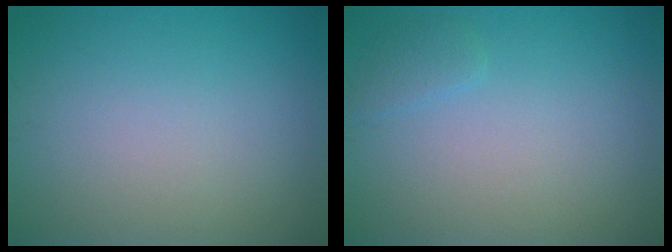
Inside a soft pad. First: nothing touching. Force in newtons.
{"total": 1.0, "press": 1.0, "slide": 0.0}